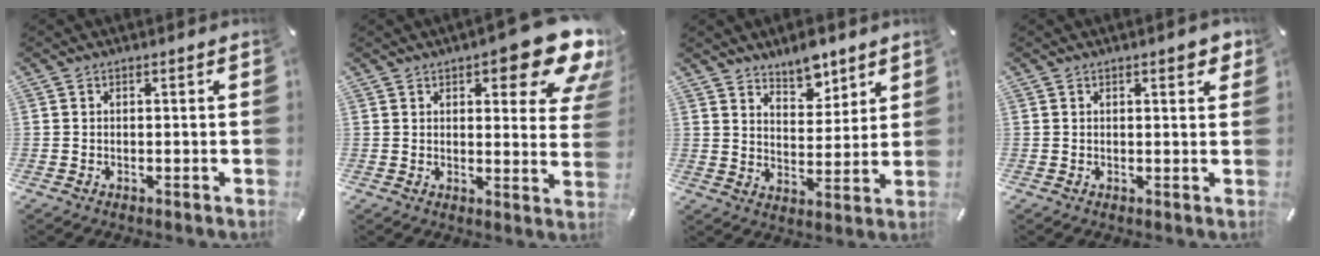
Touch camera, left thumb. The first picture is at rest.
{"total": 15.2, "force": [9.0, 5.3, 11.0], "torque": [-0.134, -0.062, 0.147]}
{"total": 7.5, "force": [6.5, 3.6, 1.2], "torque": [-0.007, -0.047, 0.117]}
{"total": 2.4, "force": [1.4, 0.9, 1.7], "torque": [-0.021, -0.001, 0.020]}